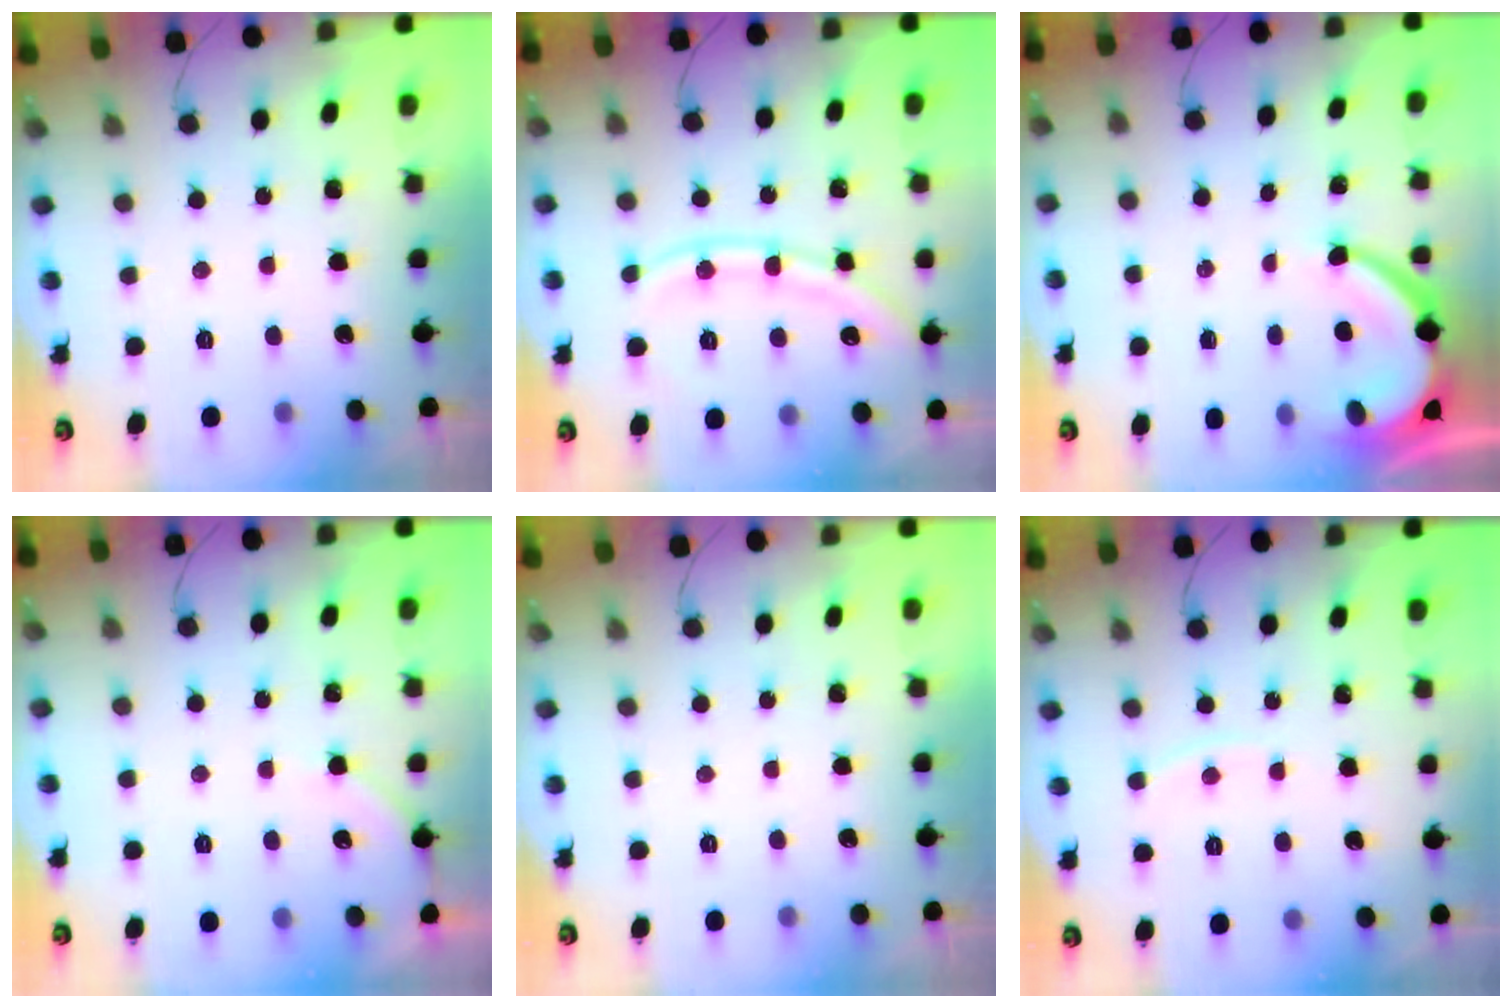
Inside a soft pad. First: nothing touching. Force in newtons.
{"total": 10.4, "press": 10.3, "slide": 1.4}
{"total": 7.6, "press": 7.6, "slide": 0.6}
{"total": 2.8, "press": 2.8, "slide": 0.4}
{"total": 0.0}
{"total": 2.9, "press": 2.8, "slide": 0.4}